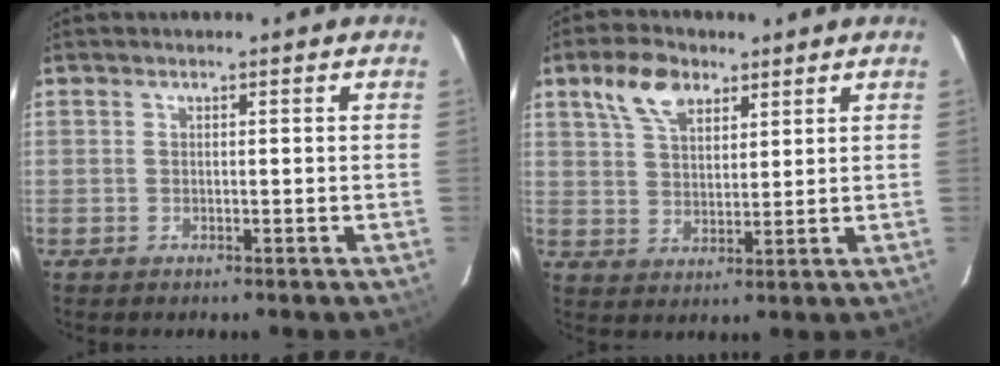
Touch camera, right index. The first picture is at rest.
{"total": 8.3, "force": [4.8, 4.4, 5.0], "torque": [-0.097, 0.021, 0.092]}